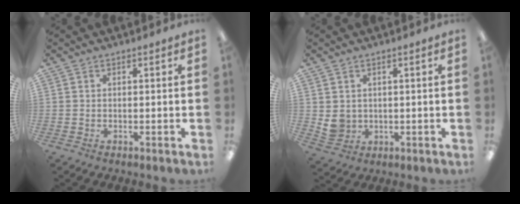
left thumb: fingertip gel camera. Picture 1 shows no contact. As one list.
[{"total": 3.9, "force": [1.6, 3.4, 1.0], "torque": [-0.018, -0.005, 0.033]}]